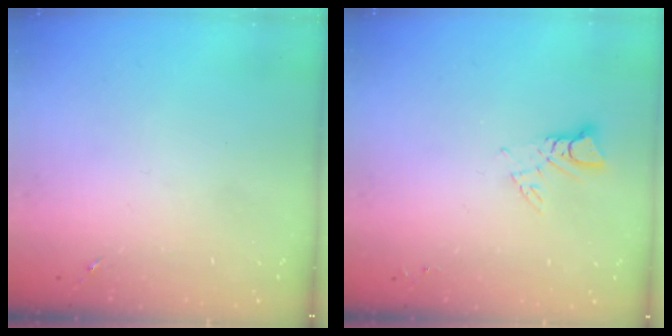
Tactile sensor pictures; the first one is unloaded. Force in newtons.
{"total": 3.8, "press": 3.8, "slide": 0.2}